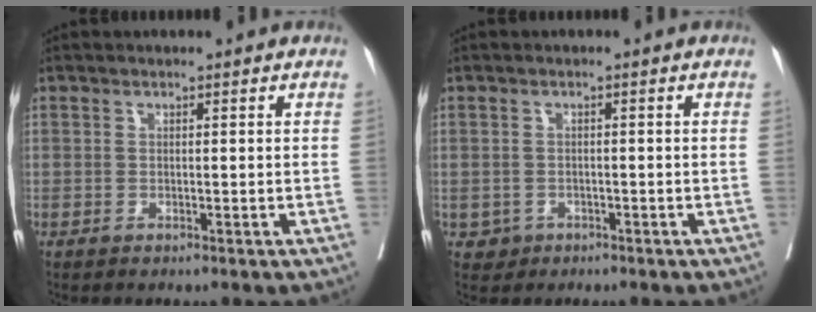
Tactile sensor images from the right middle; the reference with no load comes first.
{"total": 1.8, "force": [-0.8, 1.6, 0.1], "torque": [0.000, 0.007, -0.010]}